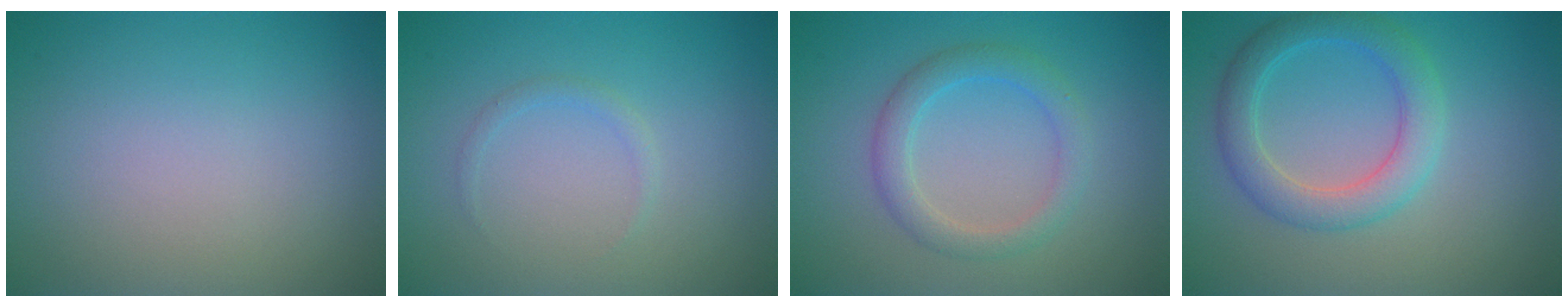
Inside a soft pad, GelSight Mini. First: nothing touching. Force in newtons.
{"total": 0.8, "press": 0.8, "slide": 0.0}
{"total": 2.9, "press": 2.9, "slide": 0.3}
{"total": 4.1, "press": 4.1, "slide": 0.3}